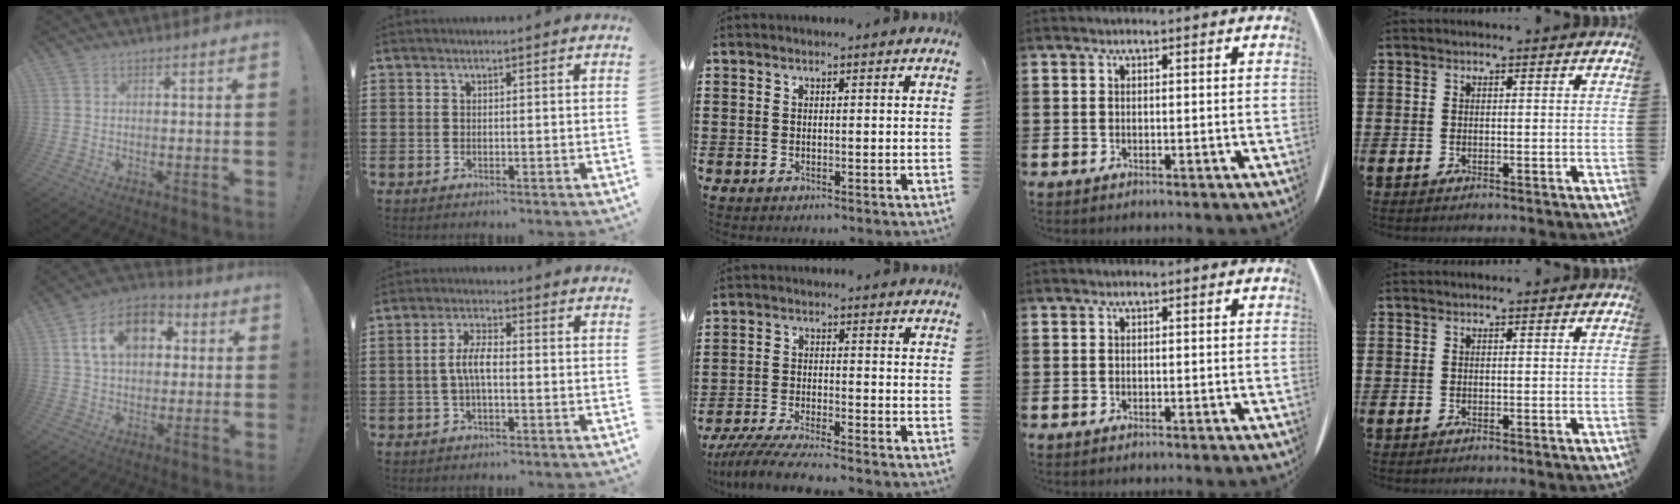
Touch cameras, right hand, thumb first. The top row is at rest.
{"thumb": {"total": 15.0, "force": [4.9, 10.5, 9.5], "torque": [-0.152, 0.000, 0.094]}, "index": {"total": 5.0, "force": [-0.7, 1.7, 4.7], "torque": [-0.104, -0.001, -0.019]}, "middle": {"total": 5.4, "force": [-5.0, 0.0, 2.0], "torque": [-0.052, -0.016, -0.099]}}